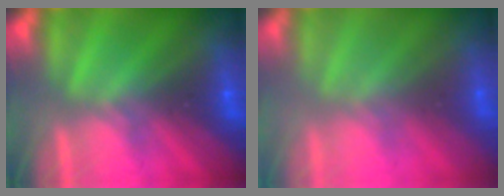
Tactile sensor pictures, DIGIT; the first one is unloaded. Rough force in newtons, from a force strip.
{"total": 2.7}